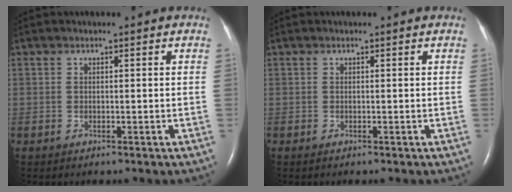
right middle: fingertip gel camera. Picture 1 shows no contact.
{"total": 0.0}